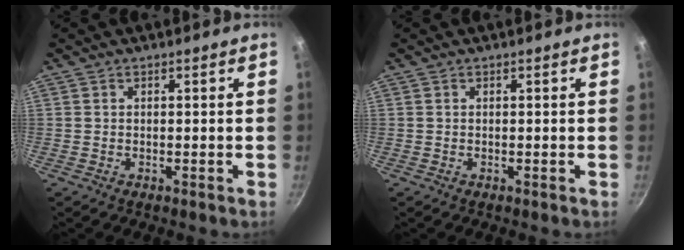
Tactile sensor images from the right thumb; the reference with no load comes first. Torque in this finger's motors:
{"motor_torque": [-0.21, 0.22, -0.28, 0.26, 0.00]}